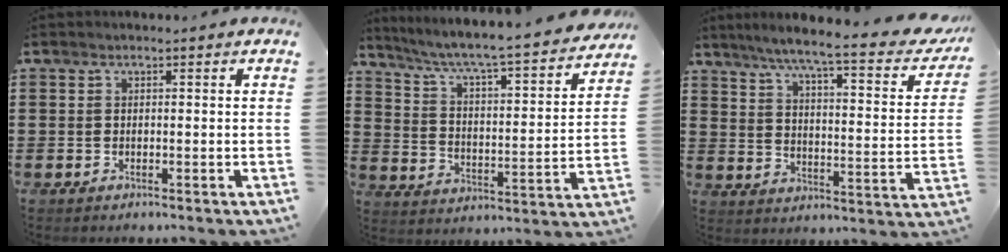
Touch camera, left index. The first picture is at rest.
{"total": 5.1, "force": [4.3, -0.2, 2.6], "torque": [-0.072, -0.044, 0.061]}
{"total": 7.2, "force": [5.8, -0.4, 4.2], "torque": [-0.098, -0.043, 0.089]}